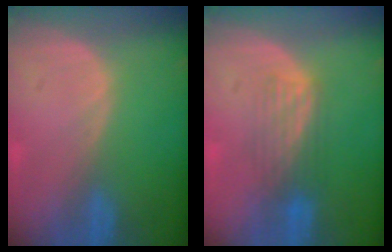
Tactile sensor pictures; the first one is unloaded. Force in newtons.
{"total": 4.1, "press": 4.1, "slide": 0.1}